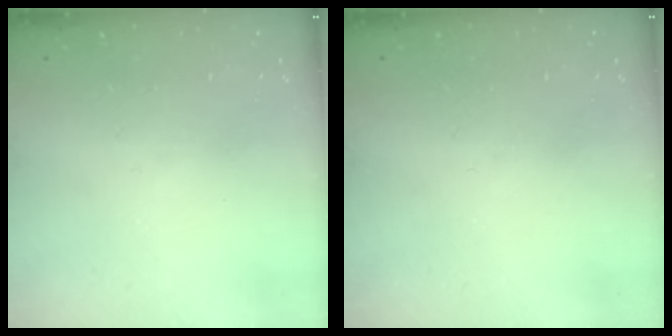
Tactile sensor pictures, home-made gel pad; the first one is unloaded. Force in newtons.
{"total": 0.0}